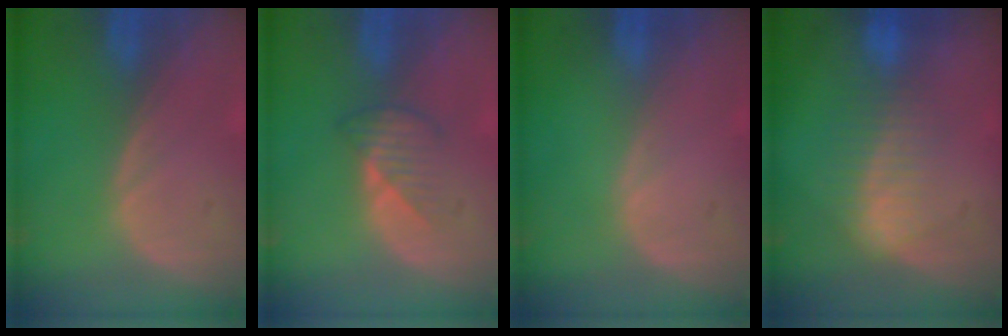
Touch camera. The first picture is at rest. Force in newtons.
{"total": 3.4, "press": 3.2, "slide": 1.3}
{"total": 0.0}
{"total": 7.2, "press": 6.2, "slide": 3.8}